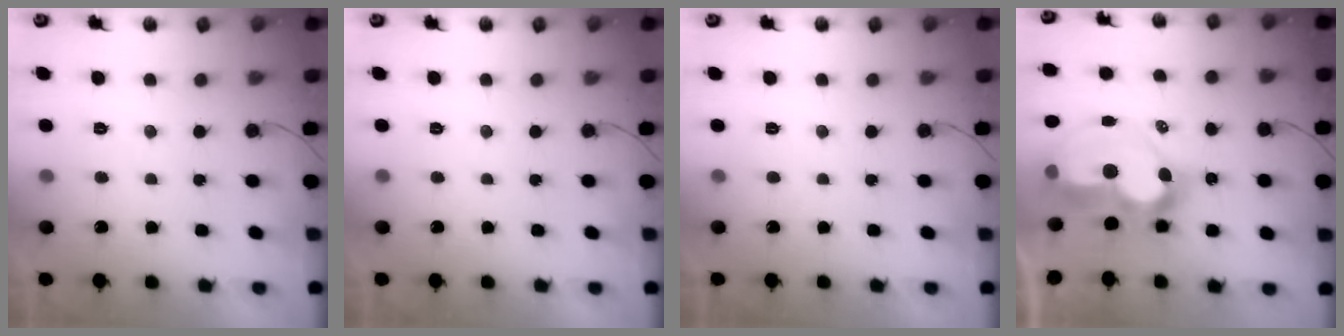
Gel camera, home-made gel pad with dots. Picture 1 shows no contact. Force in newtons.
{"total": 0.0}
{"total": 1.8, "press": 1.8, "slide": 0.1}
{"total": 16.2, "press": 16.2, "slide": 1.3}